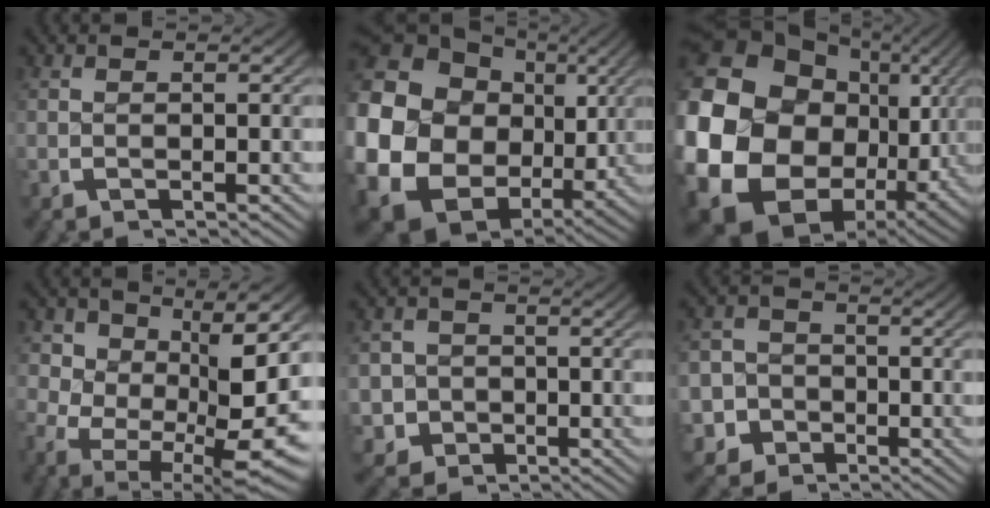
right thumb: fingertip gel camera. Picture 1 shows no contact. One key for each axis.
{"total": 22.0, "fx": -1.8, "fy": 17.5, "fz": 13.3, "tx": -0.342, "ty": -0.088, "tz": -0.005}
{"total": 24.6, "fx": -2.3, "fy": 18.0, "fz": 16.6, "tx": -0.369, "ty": -0.076, "tz": -0.007}
{"total": 11.7, "fx": -2.2, "fy": 7.3, "fz": 8.9, "tx": -0.166, "ty": -0.065, "tz": -0.004}
{"total": 6.9, "fx": -1.9, "fy": 6.2, "fz": 2.3, "tx": -0.055, "ty": -0.035, "tz": -0.024}
{"total": 8.7, "fx": -3.5, "fy": 7.6, "fz": 2.2, "tx": -0.043, "ty": -0.036, "tz": -0.060}